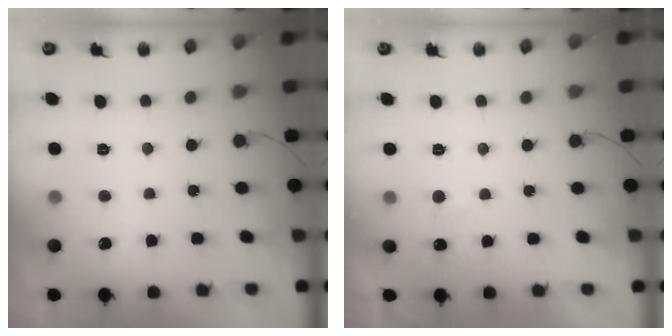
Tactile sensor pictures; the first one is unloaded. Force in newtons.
{"total": 3.6, "press": 3.6, "slide": 0.4}